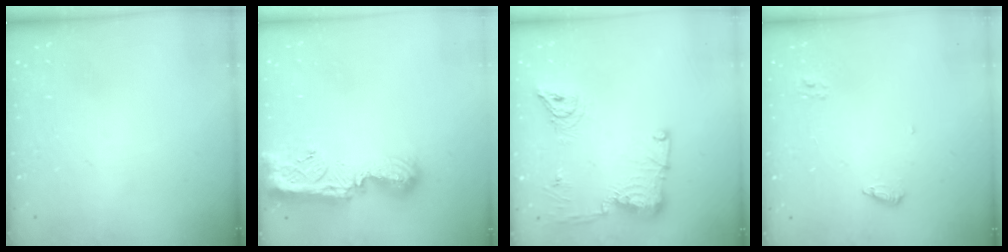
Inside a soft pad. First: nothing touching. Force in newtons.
{"total": 11.2, "press": 11.2, "slide": 1.0}
{"total": 14.7, "press": 14.6, "slide": 2.1}
{"total": 7.0, "press": 7.0, "slide": 0.5}